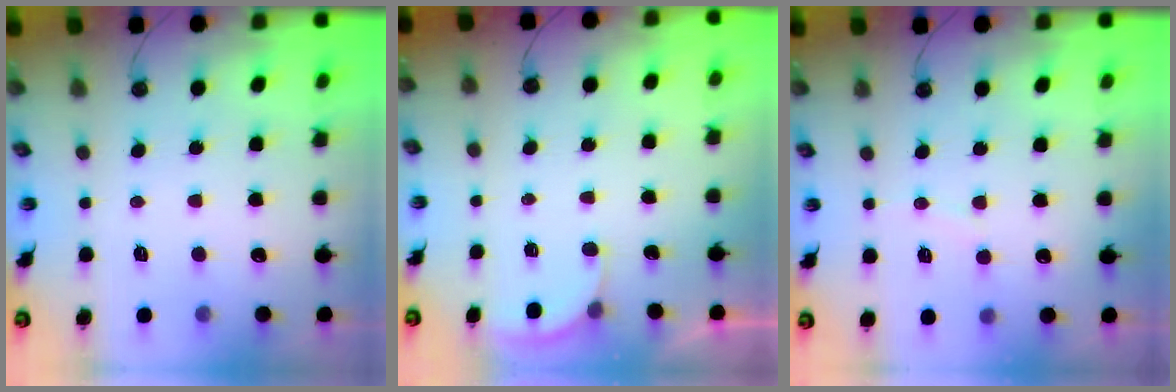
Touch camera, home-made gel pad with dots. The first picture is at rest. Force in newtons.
{"total": 2.1, "press": 2.1, "slide": 0.2}
{"total": 4.0, "press": 3.9, "slide": 0.9}